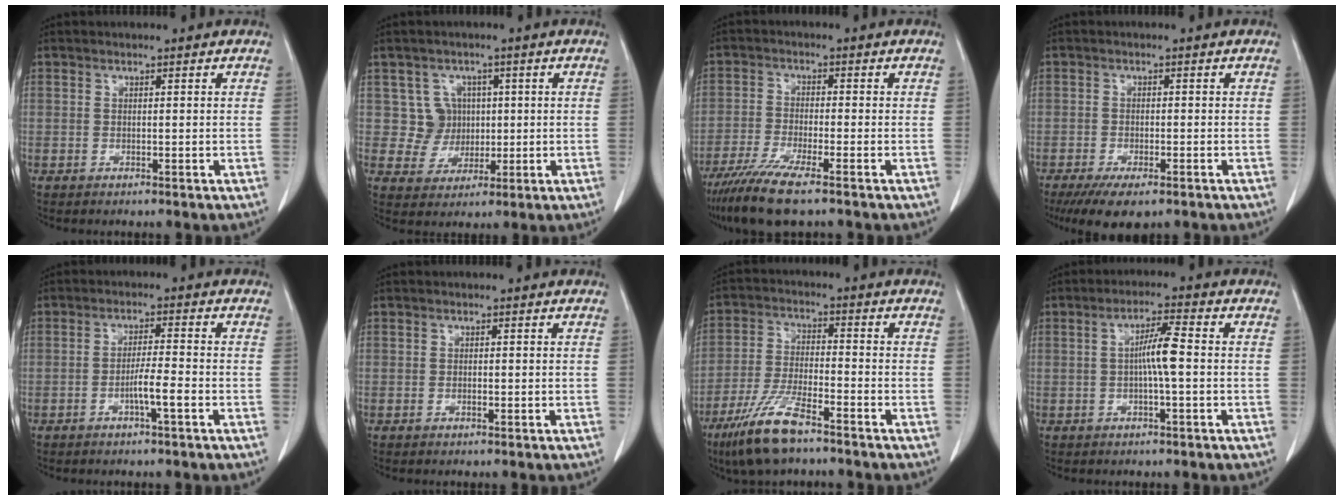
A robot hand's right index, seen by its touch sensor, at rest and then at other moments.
{"total": 5.0, "force": [1.1, 4.9, 0.2], "torque": [0.005, 0.012, 0.023]}
{"total": 8.2, "force": [-6.1, 0.4, 5.5], "torque": [-0.103, -0.024, -0.109]}
{"total": 6.6, "force": [-4.5, 2.3, 4.2], "torque": [-0.069, -0.012, -0.073]}
{"total": 3.9, "force": [-1.6, -0.2, 3.5], "torque": [-0.059, 0.000, -0.031]}
{"total": 0.6, "force": [-0.2, 0.2, 0.6], "torque": [-0.013, -0.001, -0.002]}
{"total": 10.1, "force": [-7.0, 1.8, 7.0], "torque": [-0.151, -0.024, -0.134]}
{"total": 5.0, "force": [-0.3, 0.0, 4.9], "torque": [-0.091, 0.007, -0.005]}